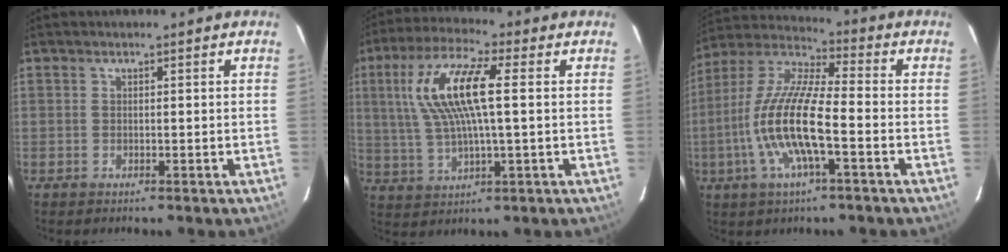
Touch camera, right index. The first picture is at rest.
{"total": 13.4, "force": [2.5, 3.3, 12.7], "torque": [-0.252, 0.014, 0.052]}
{"total": 15.0, "force": [-4.1, 3.0, 14.1], "torque": [-0.287, -0.005, -0.086]}